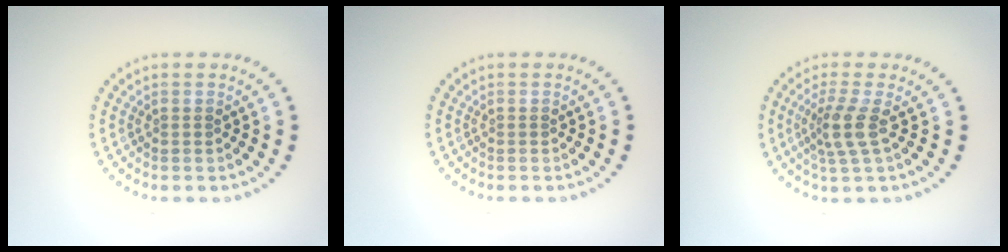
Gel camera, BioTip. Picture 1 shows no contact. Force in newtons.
{"total": 0.0}
{"total": 2.7, "press": 2.0, "slide": 1.8}